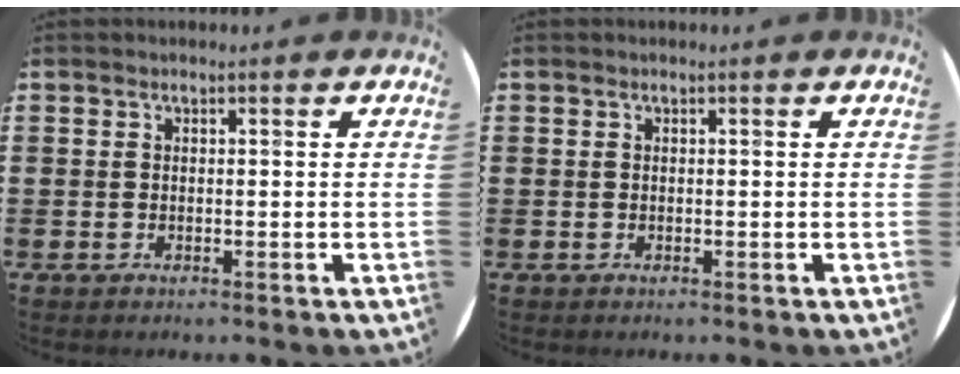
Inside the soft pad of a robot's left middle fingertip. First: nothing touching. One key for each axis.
{"total": 0.0}